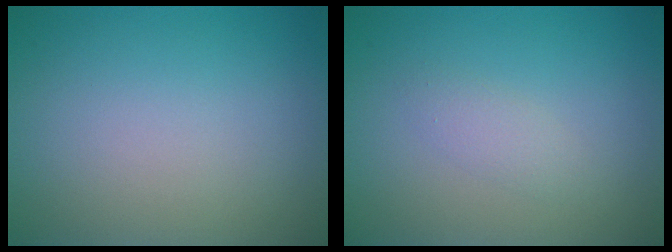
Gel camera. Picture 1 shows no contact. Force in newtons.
{"total": 1.3, "press": 1.2, "slide": 0.1}